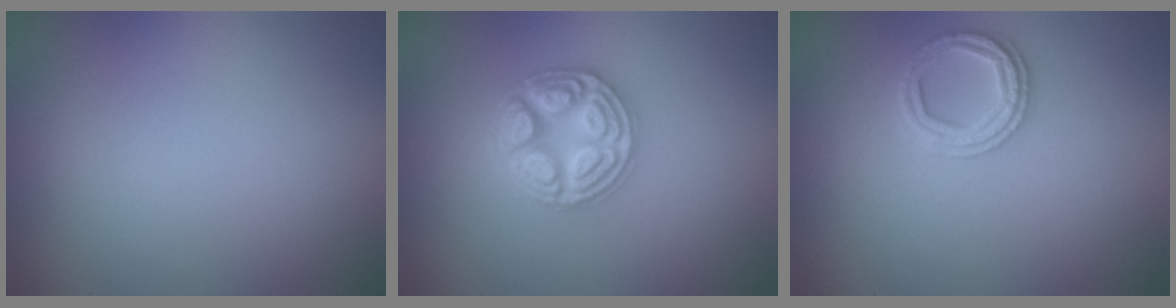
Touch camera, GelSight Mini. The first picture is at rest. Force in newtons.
{"total": 4.6, "press": 4.5, "slide": 0.6}
{"total": 2.4, "press": 2.4, "slide": 0.1}